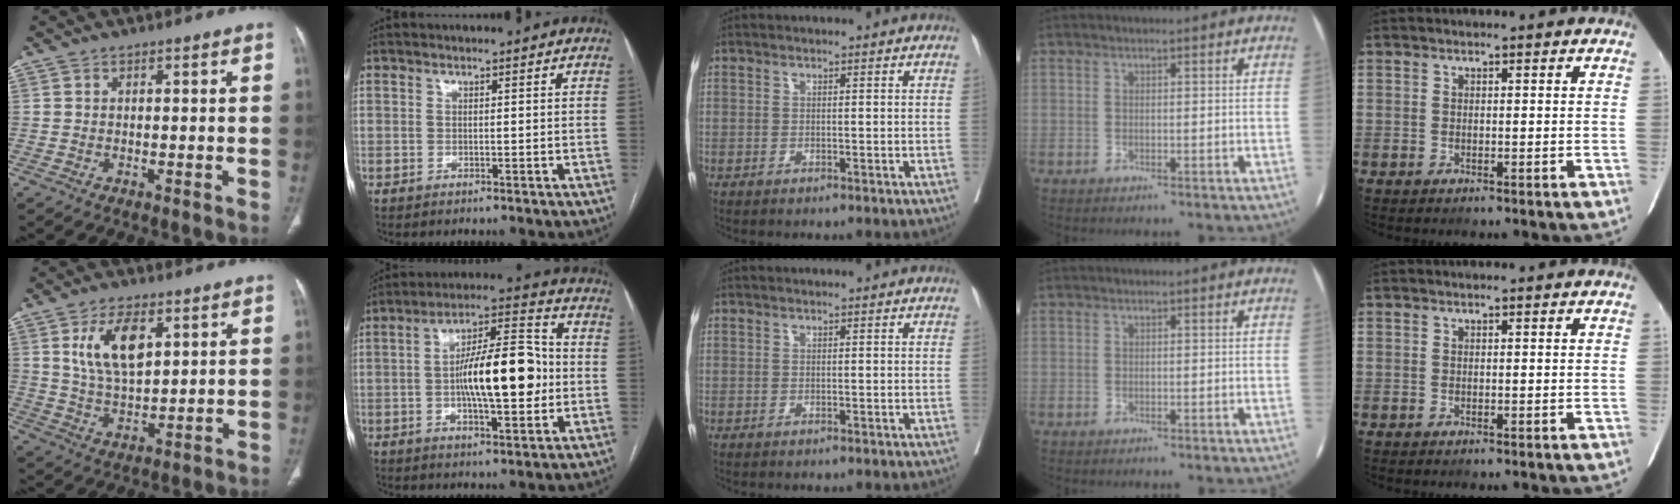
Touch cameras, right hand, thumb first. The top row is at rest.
{"thumb": {"total": 10.9, "force": [4.0, 5.7, 8.4], "torque": [-0.142, -0.014, 0.080]}, "index": {"total": 14.9, "force": [-1.1, 4.2, 14.2], "torque": [-0.240, 0.022, -0.016]}}